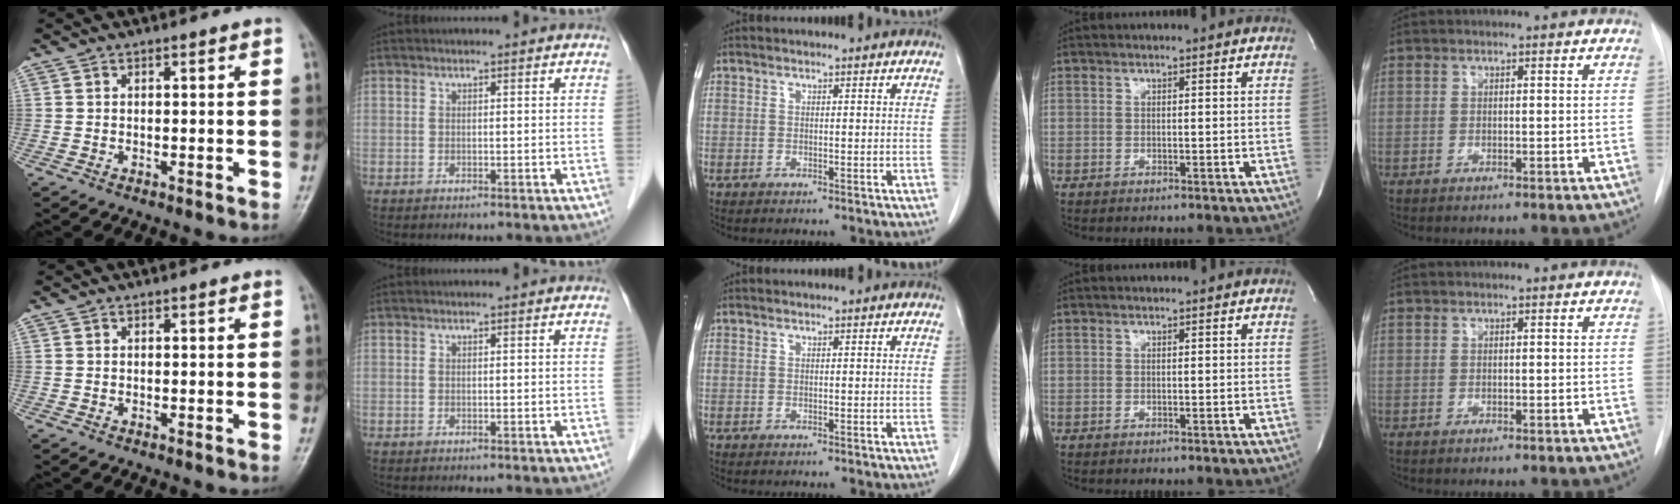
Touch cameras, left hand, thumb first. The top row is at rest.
{}